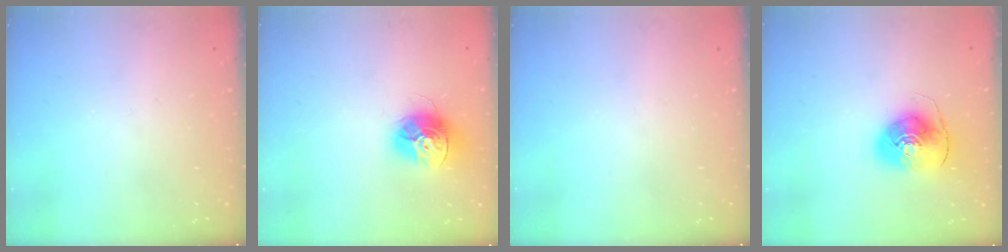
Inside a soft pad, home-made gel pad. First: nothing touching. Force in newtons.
{"total": 13.7, "press": 13.7, "slide": 1.0}
{"total": 0.0}
{"total": 10.2, "press": 10.1, "slide": 1.5}